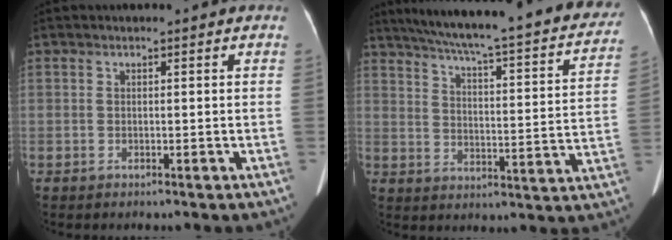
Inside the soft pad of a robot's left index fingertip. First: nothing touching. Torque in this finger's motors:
{"motor_torque": [0.22, -1.70, 0.06, 0.12]}